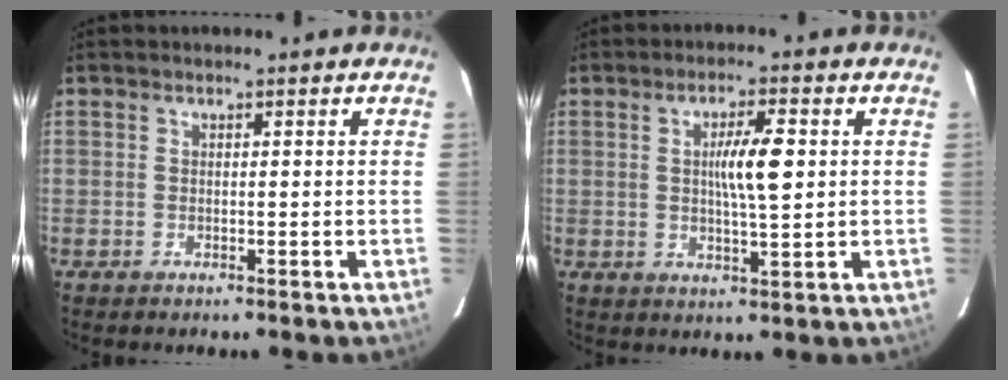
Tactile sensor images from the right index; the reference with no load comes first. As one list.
[{"total": 6.3, "force": [0.9, 0.7, 6.2], "torque": [-0.106, 0.004, 0.017]}]